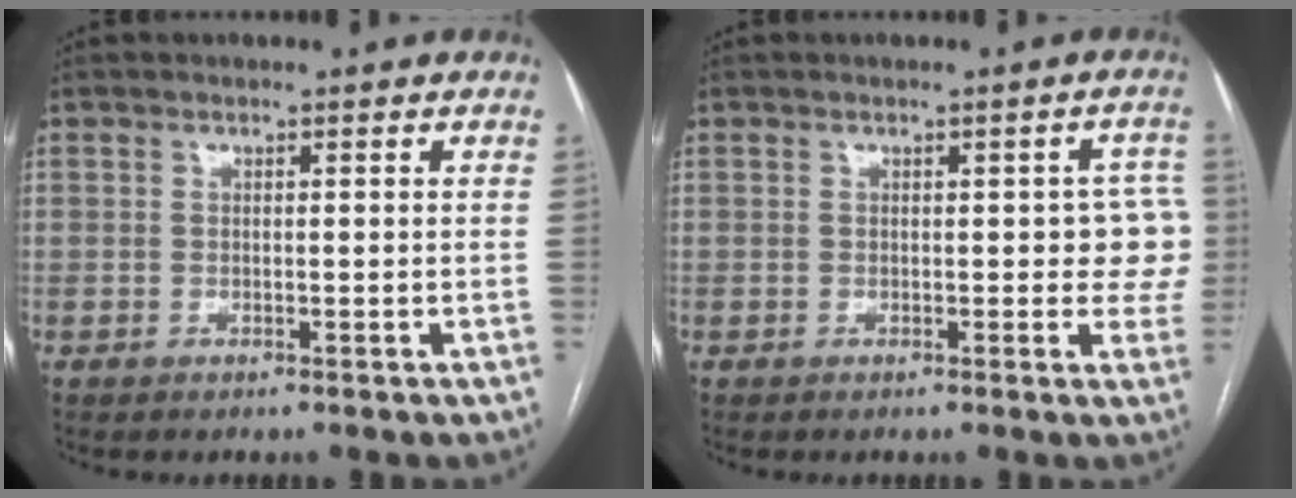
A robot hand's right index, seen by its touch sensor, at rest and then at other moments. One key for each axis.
{"total": 5.0, "fx": 0.3, "fy": 2.4, "fz": 4.3, "tx": -0.024, "ty": 0.017, "tz": 0.001}